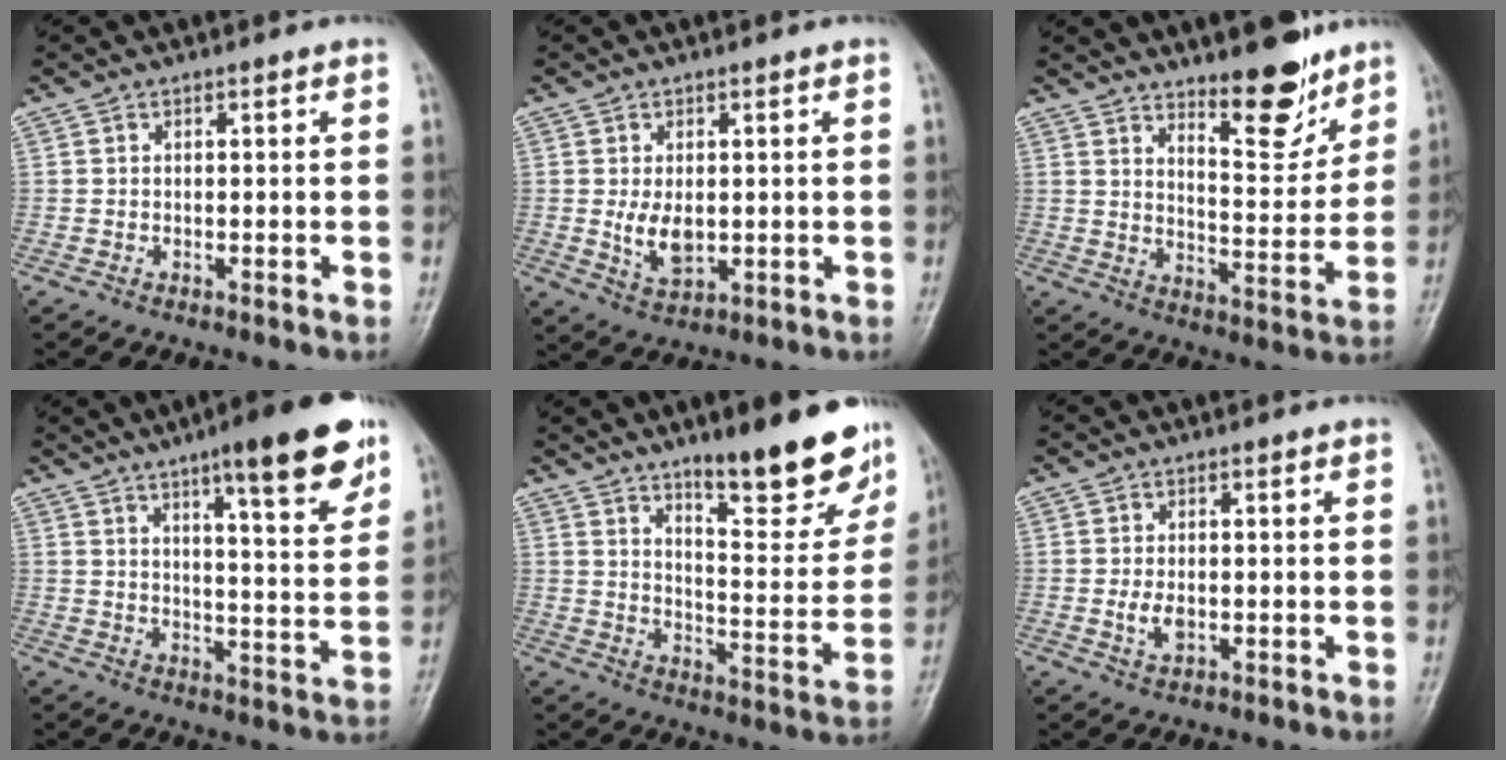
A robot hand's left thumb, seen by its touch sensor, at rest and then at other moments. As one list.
[{"total": 5.2, "force": [0.1, 3.1, 4.2], "torque": [-0.069, -0.013, 0.013]}, {"total": 10.9, "force": [8.0, 3.5, 6.4], "torque": [-0.069, -0.068, 0.131]}, {"total": 15.9, "force": [9.5, 3.2, 12.3], "torque": [-0.149, -0.045, 0.135]}, {"total": 17.4, "force": [12.2, 4.6, 11.5], "torque": [-0.111, -0.083, 0.184]}, {"total": 2.9, "force": [-0.3, 1.7, 2.3], "torque": [-0.046, -0.005, -0.004]}]